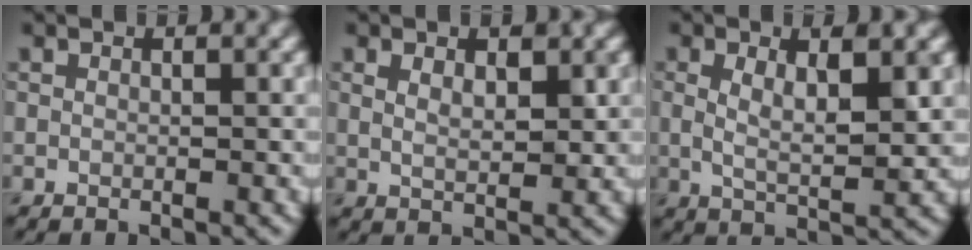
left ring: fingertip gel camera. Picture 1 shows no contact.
{"total": 2.5, "force": [1.2, 1.2, 1.9], "torque": [-0.032, -0.004, 0.024]}
{"total": 4.1, "force": [1.2, 1.3, 3.7], "torque": [-0.070, -0.005, 0.022]}